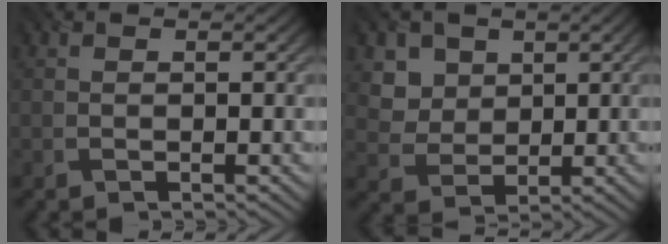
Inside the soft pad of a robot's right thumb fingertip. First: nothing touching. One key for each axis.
{"total": 5.1, "fx": 2.4, "fy": 4.1, "fz": 1.8, "tx": -0.068, "ty": -0.024, "tz": 0.064}